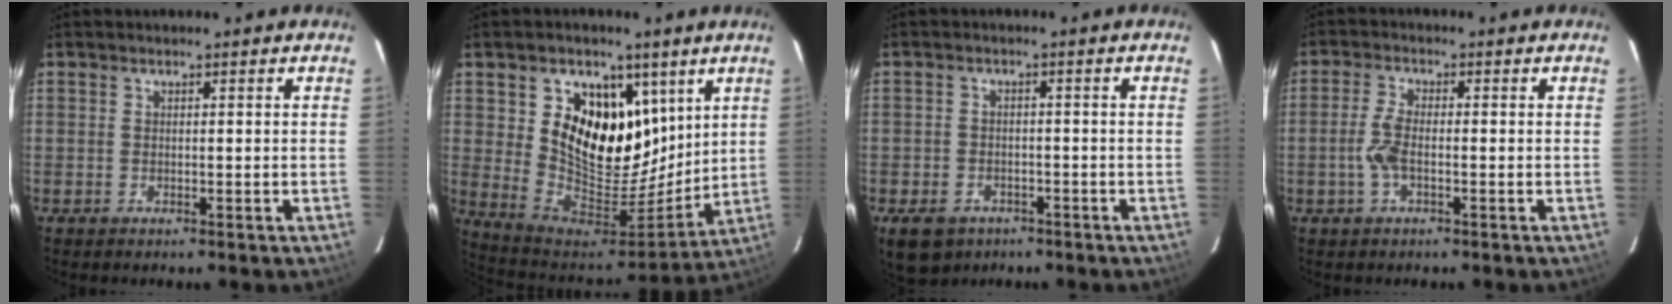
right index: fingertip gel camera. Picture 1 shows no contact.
{"total": 18.6, "force": [7.8, 12.4, 11.4], "torque": [-0.223, -0.012, 0.150]}
{"total": 8.3, "force": [-4.9, 5.8, 3.4], "torque": [-0.083, 0.002, -0.067]}
{"total": 4.3, "force": [-1.2, 1.5, 3.9], "torque": [-0.090, 0.003, -0.025]}